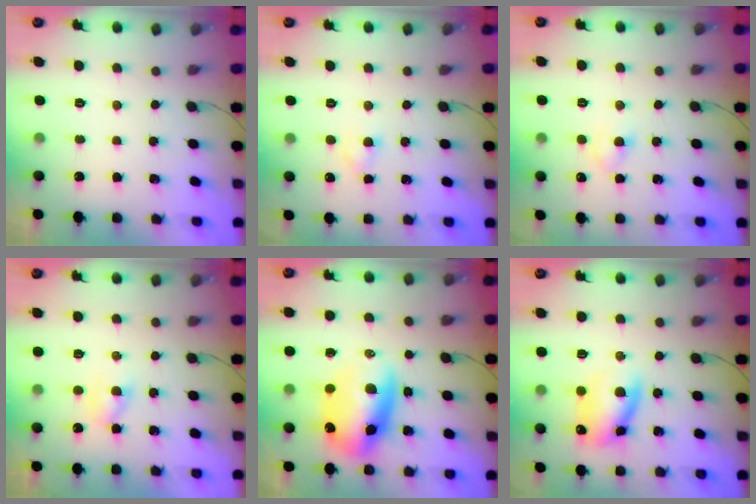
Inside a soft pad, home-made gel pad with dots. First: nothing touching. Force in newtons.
{"total": 2.3, "press": 2.0, "slide": 1.0}
{"total": 2.4, "press": 2.1, "slide": 1.0}
{"total": 1.7, "press": 1.5, "slide": 0.8}
{"total": 12.3, "press": 11.9, "slide": 3.0}
{"total": 12.2, "press": 12.0, "slide": 2.3}